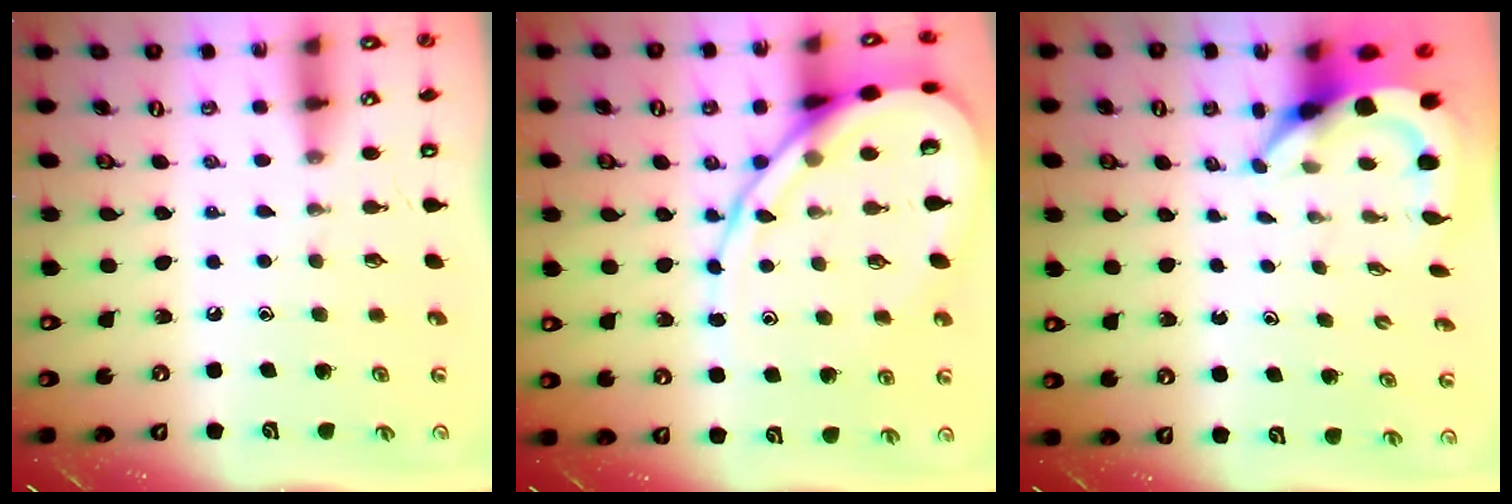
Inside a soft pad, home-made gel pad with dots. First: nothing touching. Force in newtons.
{"total": 14.0, "press": 13.9, "slide": 1.0}
{"total": 5.2, "press": 5.1, "slide": 0.7}